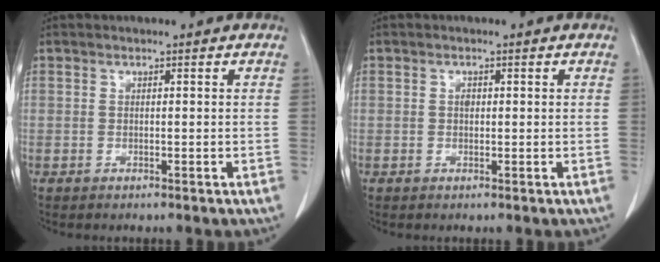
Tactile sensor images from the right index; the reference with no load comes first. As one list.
[{"total": 0.9, "force": [0.1, 0.6, 0.6], "torque": [-0.011, 0.002, 0.000]}]